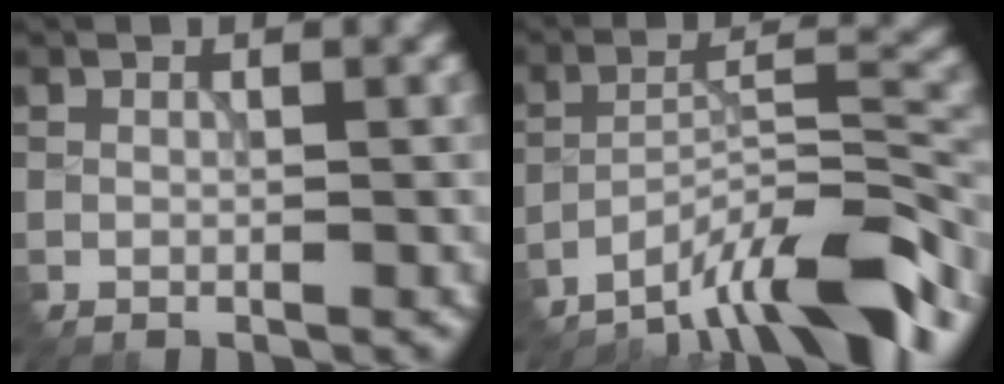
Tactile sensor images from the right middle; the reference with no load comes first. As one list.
[{"total": 9.6, "force": [-7.7, 1.1, 5.5], "torque": [-0.081, 0.015, -0.132]}]